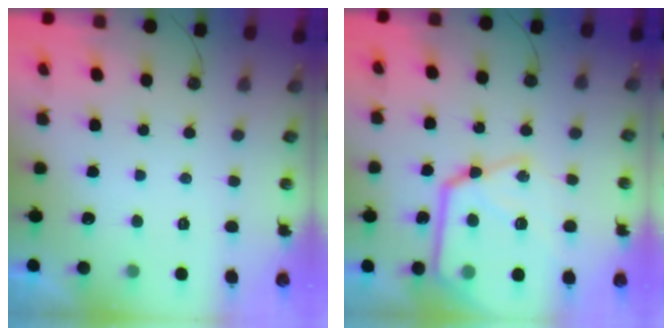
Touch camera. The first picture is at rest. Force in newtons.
{"total": 21.9, "press": 21.8, "slide": 2.4}